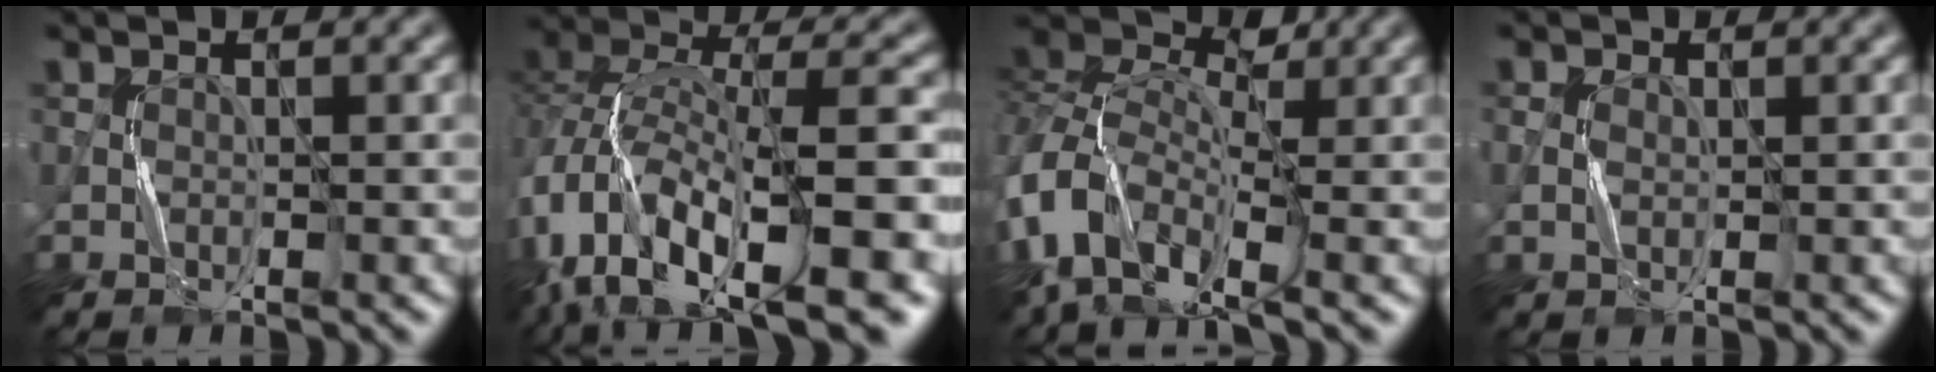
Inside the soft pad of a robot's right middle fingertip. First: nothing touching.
{"total": 14.6, "force": [-7.6, 6.1, 10.8], "torque": [-0.215, 0.015, -0.127]}
{"total": 9.6, "force": [-4.2, 5.6, 6.5], "torque": [-0.135, 0.001, -0.100]}
{"total": 1.1, "force": [0.2, 0.8, 0.8], "torque": [-0.018, 0.003, 0.001]}